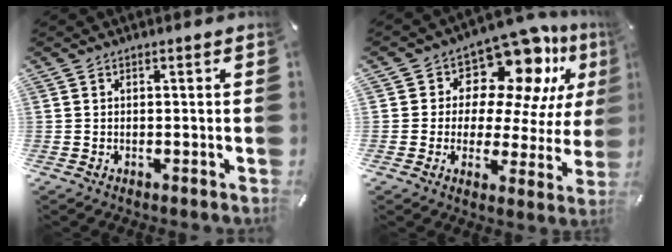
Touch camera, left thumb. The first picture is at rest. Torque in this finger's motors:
{"motor_torque": [0.61, 0.65, 0.60, 0.30, 0.10]}